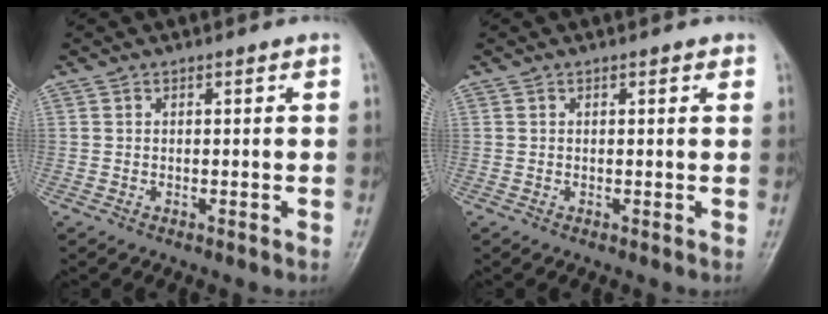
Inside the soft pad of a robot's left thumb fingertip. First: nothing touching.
{"total": 0.9, "force": [0.6, 0.4, 0.7], "torque": [-0.008, -0.001, 0.004]}